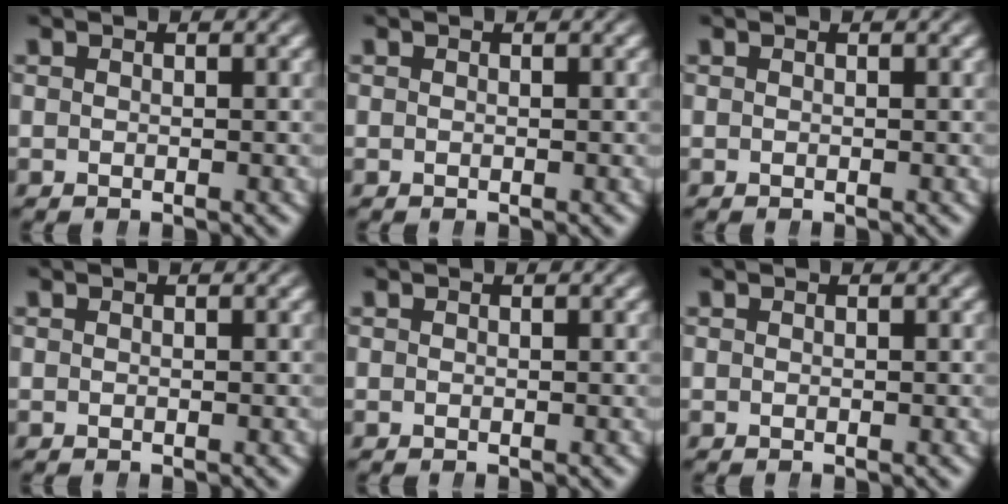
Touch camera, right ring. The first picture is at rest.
{"total": 0.0}
{"total": 0.0}
{"total": 0.0}
{"total": 0.0}
{"total": 0.0}